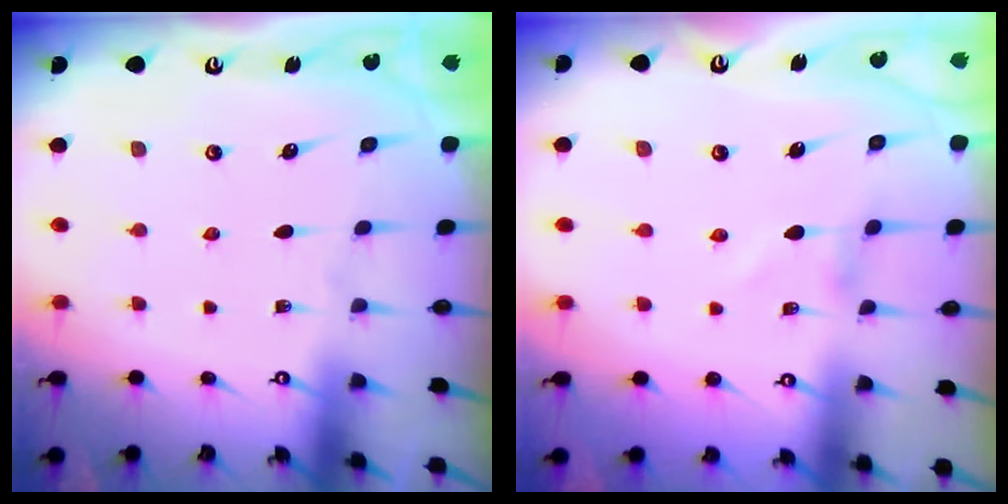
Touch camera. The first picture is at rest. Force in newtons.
{"total": 0.0}